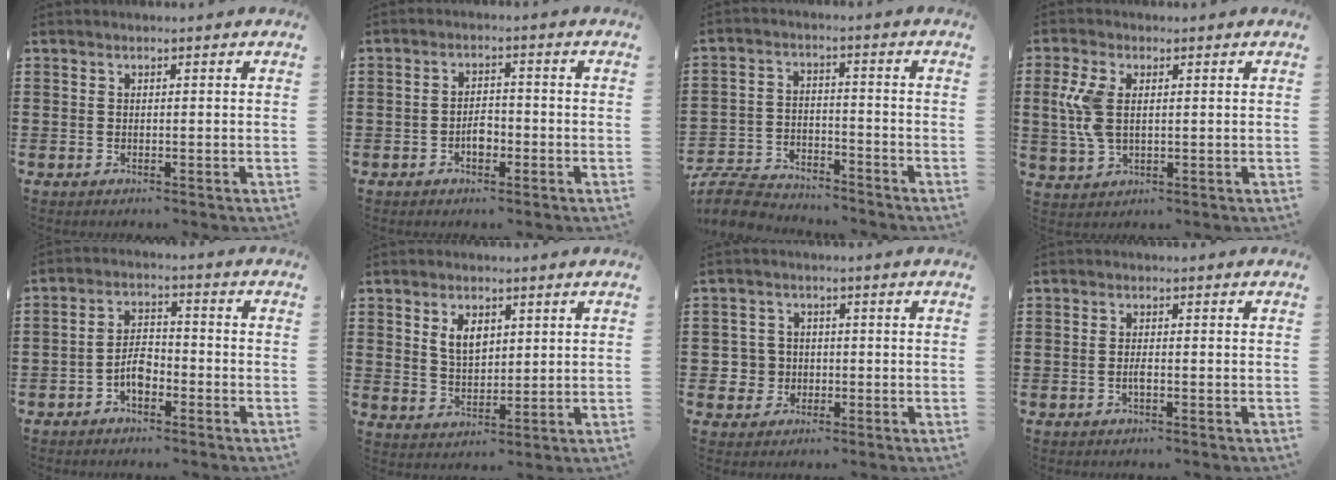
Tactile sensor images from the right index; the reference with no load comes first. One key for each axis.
{"total": 3.0, "fx": -1.3, "fy": 1.7, "fz": 2.1, "tx": -0.041, "ty": 0.004, "tz": -0.024}
{"total": 6.9, "fx": -6.6, "fy": 1.3, "fz": 1.1, "tx": -0.038, "ty": 0.009, "tz": -0.135}
{"total": 6.5, "fx": 1.0, "fy": 3.7, "fz": 5.2, "tx": -0.135, "ty": 0.003, "tz": 0.012}
{"total": 4.3, "fx": -2.0, "fy": 2.3, "fz": 3.0, "tx": -0.067, "ty": 0.002, "tz": -0.042}
{"total": 4.6, "fx": 2.0, "fy": 2.7, "fz": 3.1, "tx": -0.063, "ty": 0.007, "tz": 0.033}
{"total": 3.8, "fx": -0.6, "fy": 3.6, "fz": 0.8, "tx": -0.038, "ty": 0.007, "tz": -0.017}
{"total": 1.5, "fx": -0.5, "fy": 0.4, "fz": 1.3, "tx": -0.026, "ty": 0.000, "tz": -0.009}